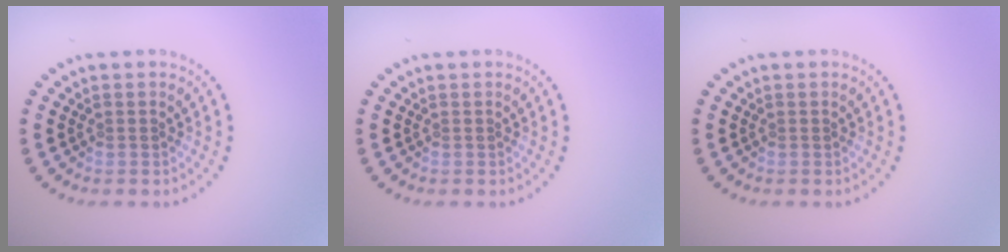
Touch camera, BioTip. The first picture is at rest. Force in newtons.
{"total": 0.0}
{"total": 0.0}